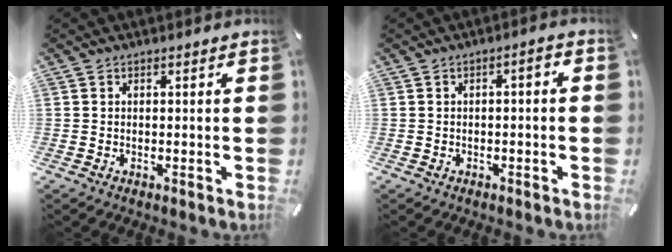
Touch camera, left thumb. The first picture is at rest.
{"total": 2.4, "force": [-1.4, 0.8, 1.8], "torque": [-0.029, 0.009, -0.026]}